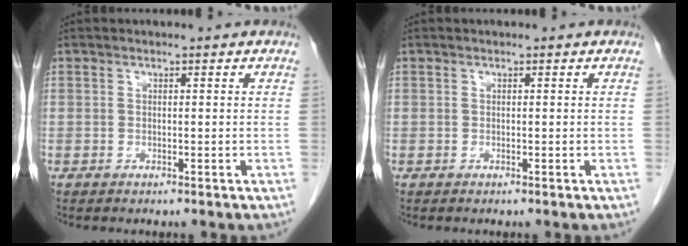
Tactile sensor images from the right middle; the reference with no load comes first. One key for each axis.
{"total": 0.0}